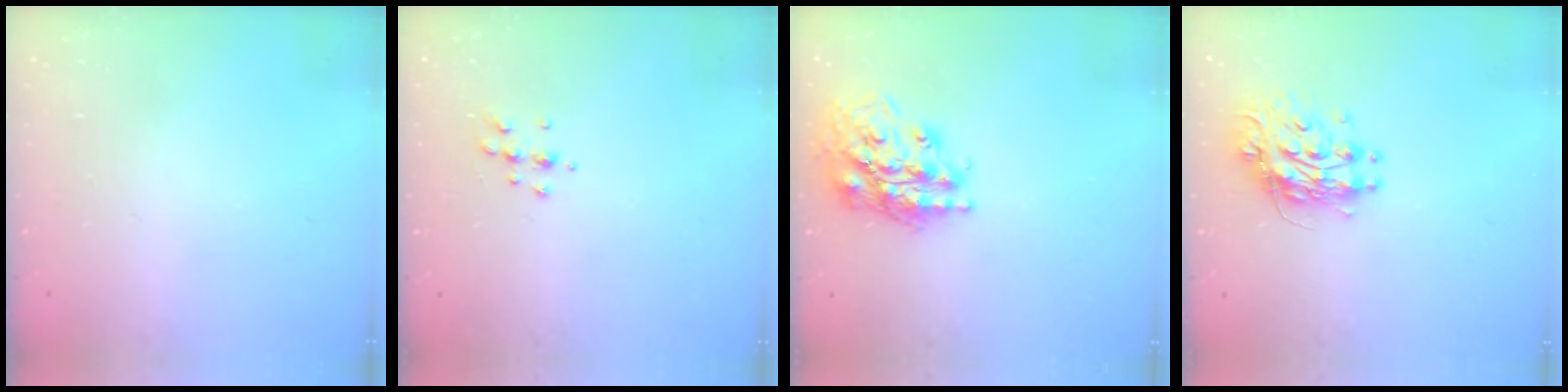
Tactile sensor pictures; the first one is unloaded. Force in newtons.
{"total": 6.3, "press": 6.2, "slide": 1.0}
{"total": 19.9, "press": 19.8, "slide": 2.4}
{"total": 10.7, "press": 10.7, "slide": 0.9}